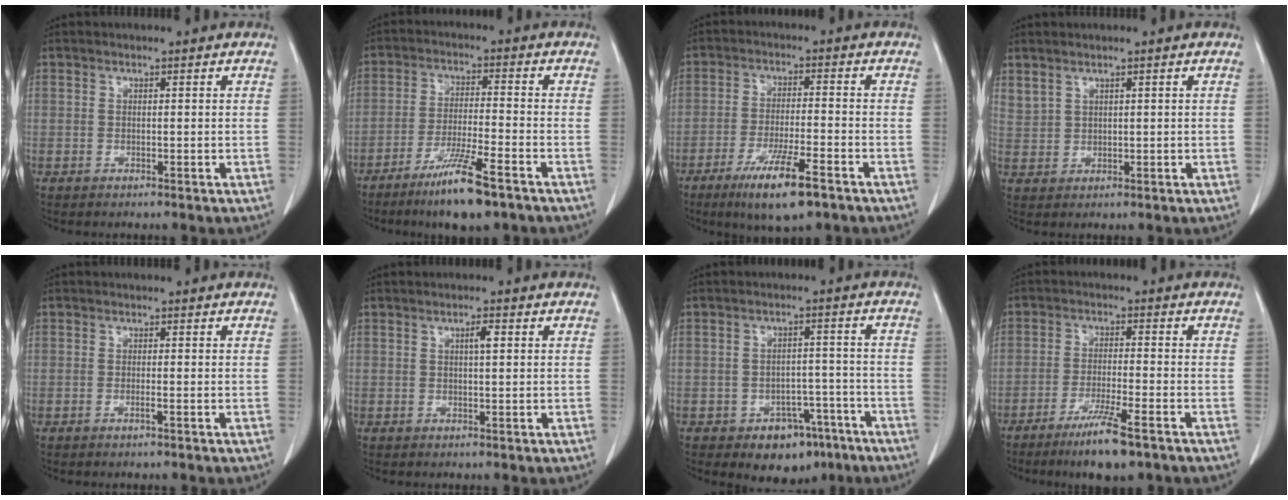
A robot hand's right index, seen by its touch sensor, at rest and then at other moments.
{"total": 9.6, "force": [-6.4, 0.4, 7.2], "torque": [-0.135, -0.024, -0.111]}
{"total": 9.9, "force": [-6.1, 1.0, 7.8], "torque": [-0.142, -0.022, -0.100]}
{"total": 2.6, "force": [2.0, 1.3, 1.0], "torque": [-0.024, 0.008, 0.054]}
{"total": 0.8, "force": [-0.4, -0.1, 0.7], "torque": [-0.013, 0.000, -0.006]}
{"total": 1.6, "force": [0.5, 0.2, 1.5], "torque": [-0.027, 0.002, 0.008]}
{"total": 7.5, "force": [-4.8, 4.6, 3.5], "torque": [-0.033, 0.019, -0.060]}
{"total": 7.8, "force": [-5.2, 0.3, 5.8], "torque": [-0.106, -0.018, -0.087]}